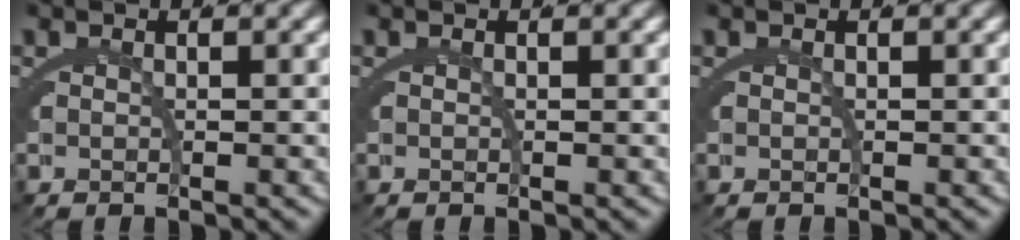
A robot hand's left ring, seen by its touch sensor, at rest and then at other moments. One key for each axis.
{"total": 0.0}
{"total": 0.0}